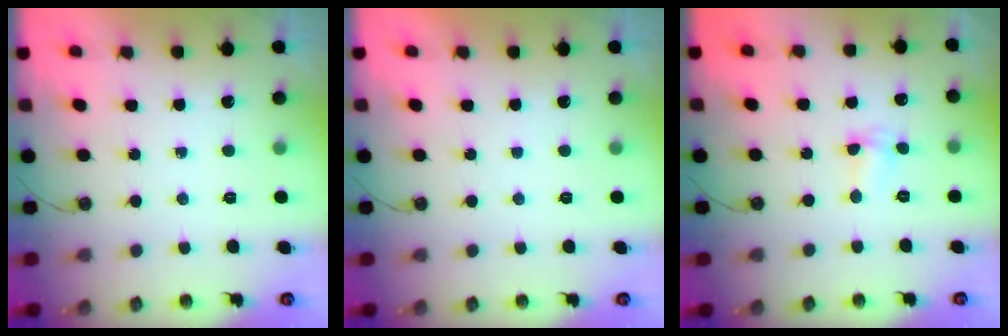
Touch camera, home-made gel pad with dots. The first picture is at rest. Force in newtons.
{"total": 0.0}
{"total": 1.7, "press": 1.6, "slide": 0.6}